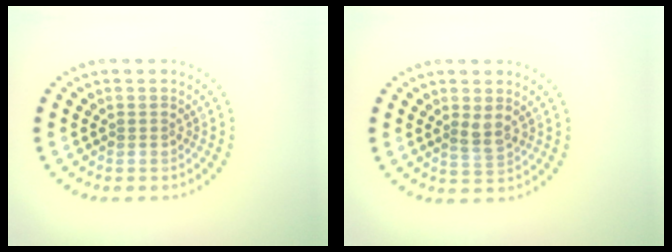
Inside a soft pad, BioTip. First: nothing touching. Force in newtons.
{"total": 1.7, "press": 1.5, "slide": 0.8}